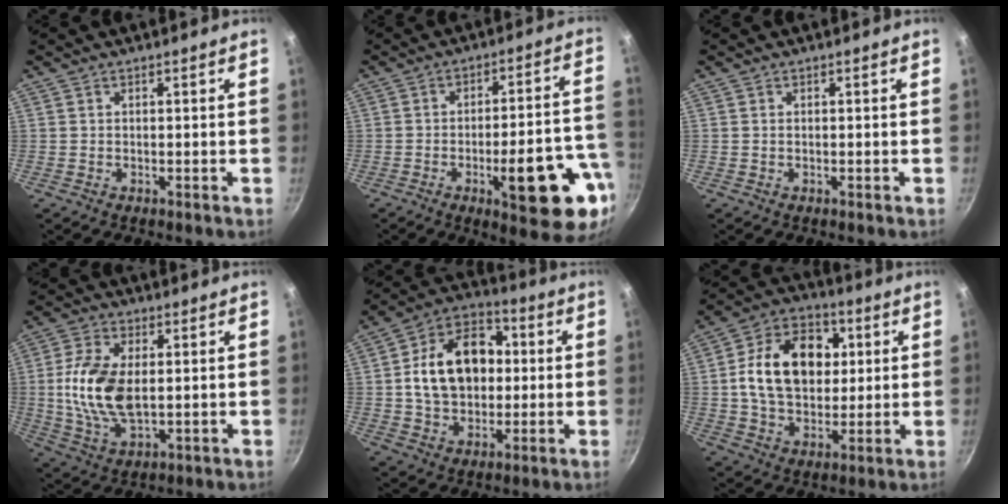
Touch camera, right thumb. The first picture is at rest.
{"total": 17.6, "force": [-6.2, 5.2, 15.6], "torque": [-0.178, 0.031, -0.080]}
{"total": 0.0}
{"total": 12.9, "force": [0.5, 7.0, 10.8], "torque": [-0.213, -0.002, 0.011]}
{"total": 17.6, "force": [1.4, 12.7, 12.1], "torque": [-0.169, 0.027, 0.014]}
{"total": 18.2, "force": [2.9, 12.9, 12.4], "torque": [-0.173, 0.013, 0.038]}